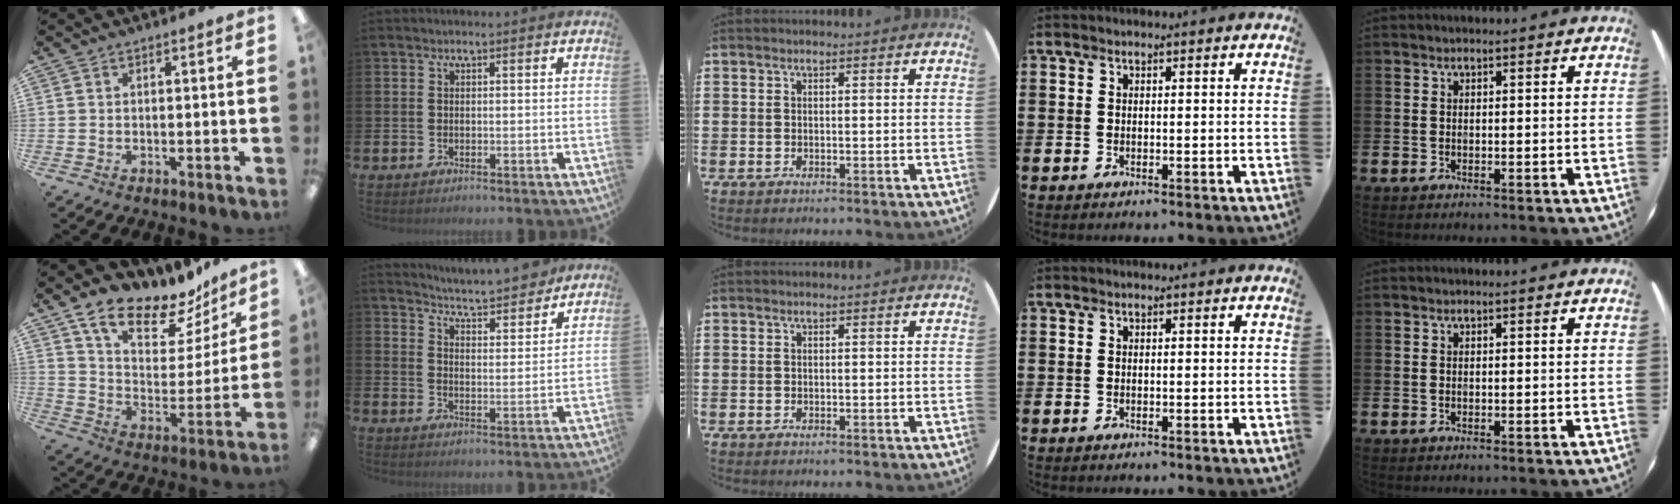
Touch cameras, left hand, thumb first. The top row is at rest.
{"thumb": {"total": 16.5, "force": [13.0, 6.6, 7.8], "torque": [-0.135, -0.091, 0.225]}, "index": {"total": 5.5, "force": [5.5, 0.1, 0.5], "torque": [-0.026, -0.051, 0.092]}}